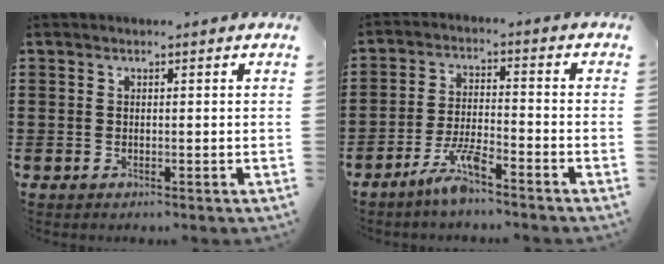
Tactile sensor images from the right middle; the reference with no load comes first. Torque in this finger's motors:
{"motor_torque": [2.14, 0.00, 0.37, 0.07]}